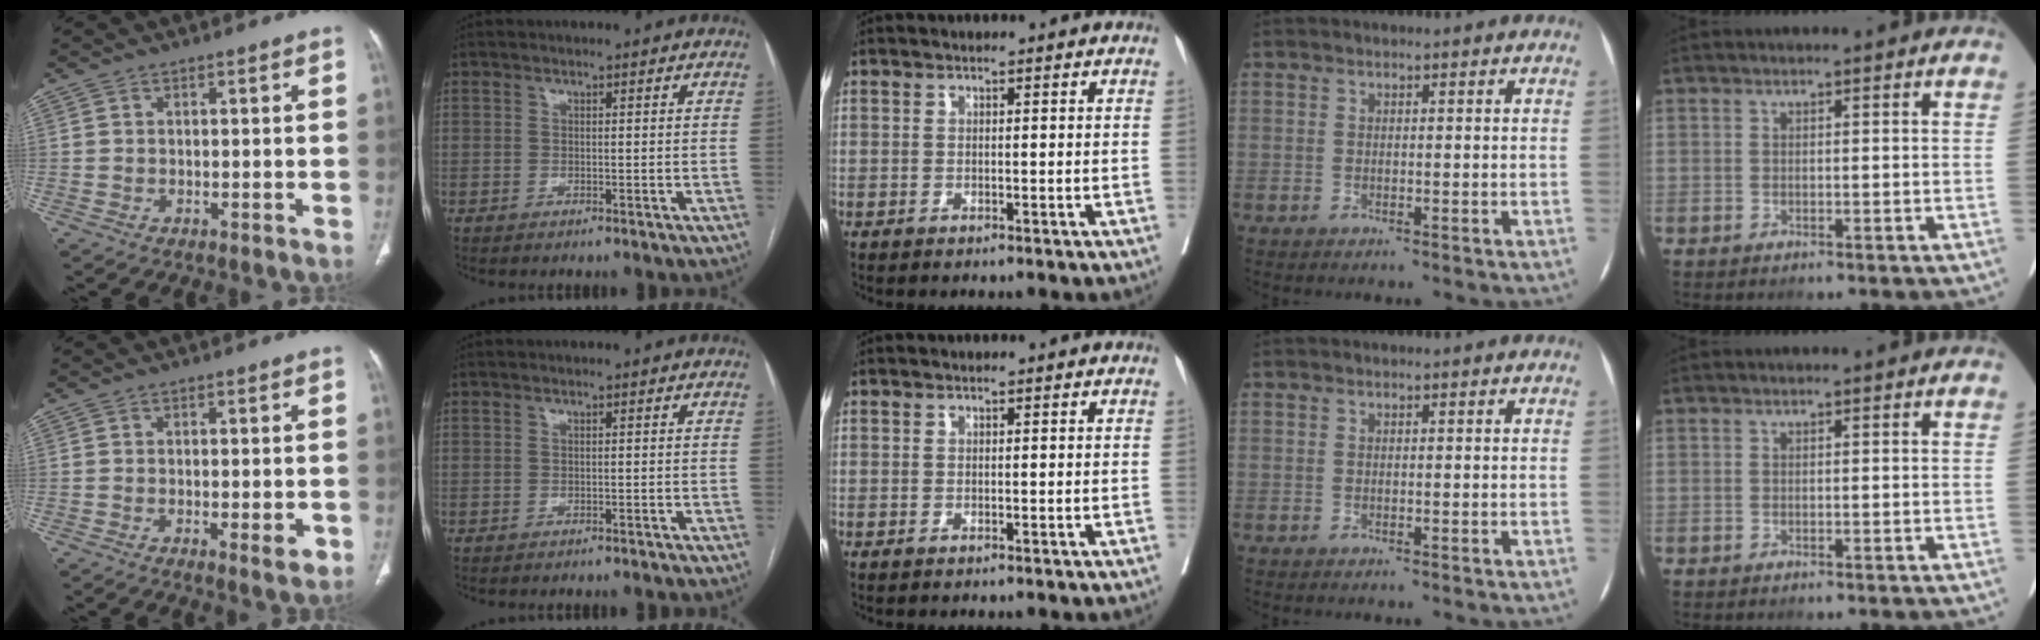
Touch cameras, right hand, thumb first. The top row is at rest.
{"thumb": {"total": 3.9, "force": [-1.3, 1.1, 3.5], "torque": [-0.041, -0.005, -0.015]}, "index": {"total": 1.9, "force": [-1.9, 0.2, 0.5], "torque": [-0.011, -0.002, -0.023]}}